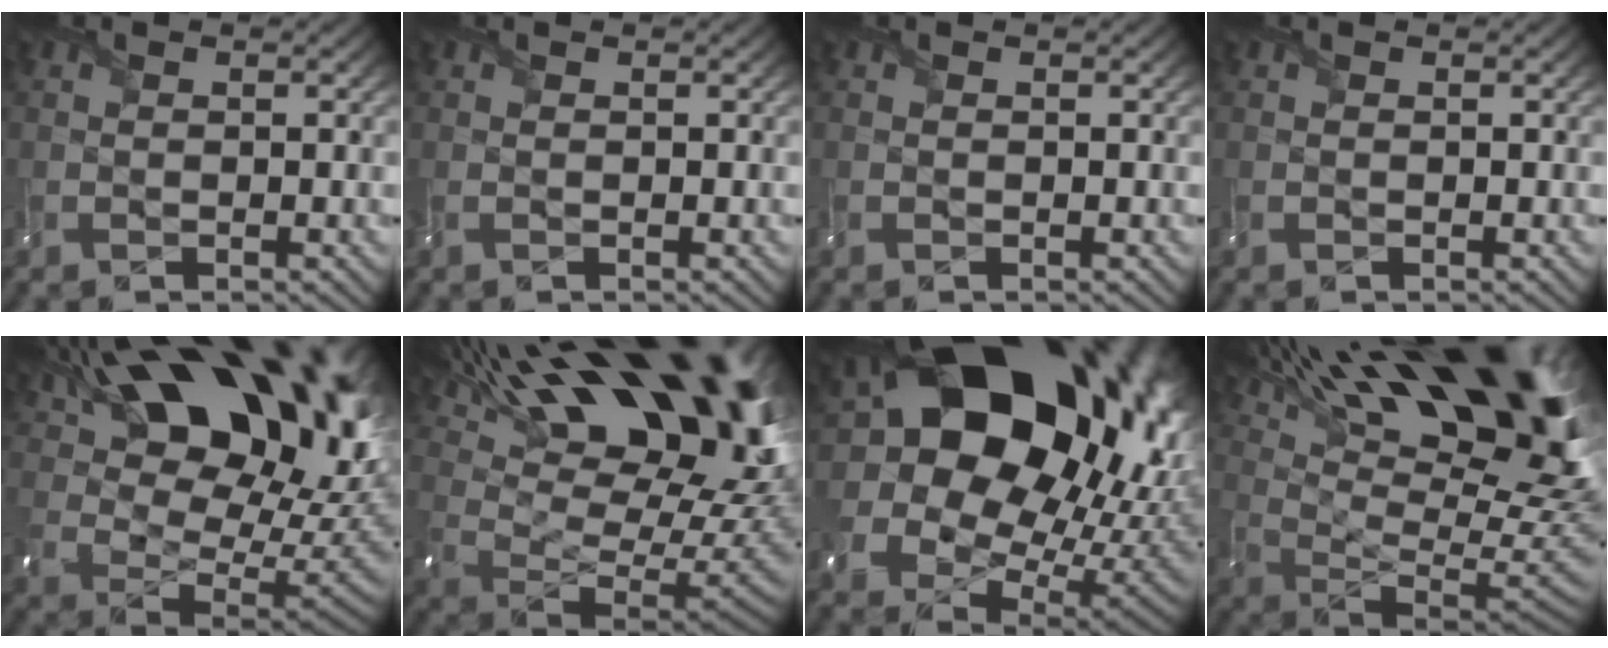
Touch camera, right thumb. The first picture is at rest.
{"total": 0.6, "force": [-0.1, 0.2, 0.6], "torque": [-0.021, 0.002, -0.002]}
{"total": 0.0}
{"total": 0.0}
{"total": 23.3, "force": [11.8, 12.1, 16.1], "torque": [-0.253, 0.041, 0.203]}
{"total": 23.4, "force": [11.3, 10.4, 17.6], "torque": [-0.255, 0.042, 0.194]}
{"total": 23.1, "force": [6.6, 17.6, 13.5], "torque": [-0.256, -0.016, 0.151]}
{"total": 22.9, "force": [11.2, 8.1, 18.2], "torque": [-0.255, 0.055, 0.188]}